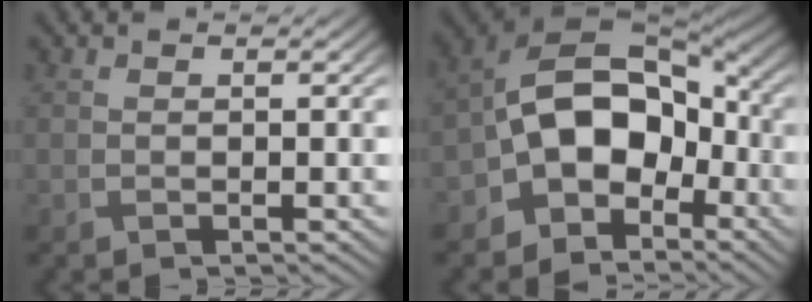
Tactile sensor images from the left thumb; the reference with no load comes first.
{"total": 12.4, "force": [-4.0, 8.5, 8.1], "torque": [-0.138, -0.001, -0.093]}